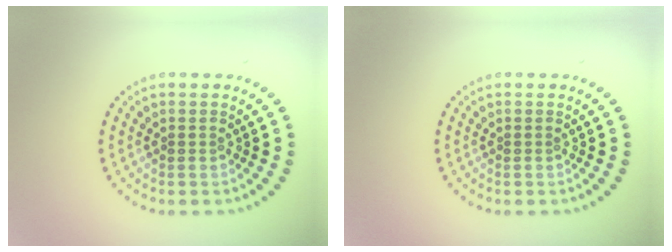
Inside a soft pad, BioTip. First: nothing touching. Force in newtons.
{"total": 0.0}